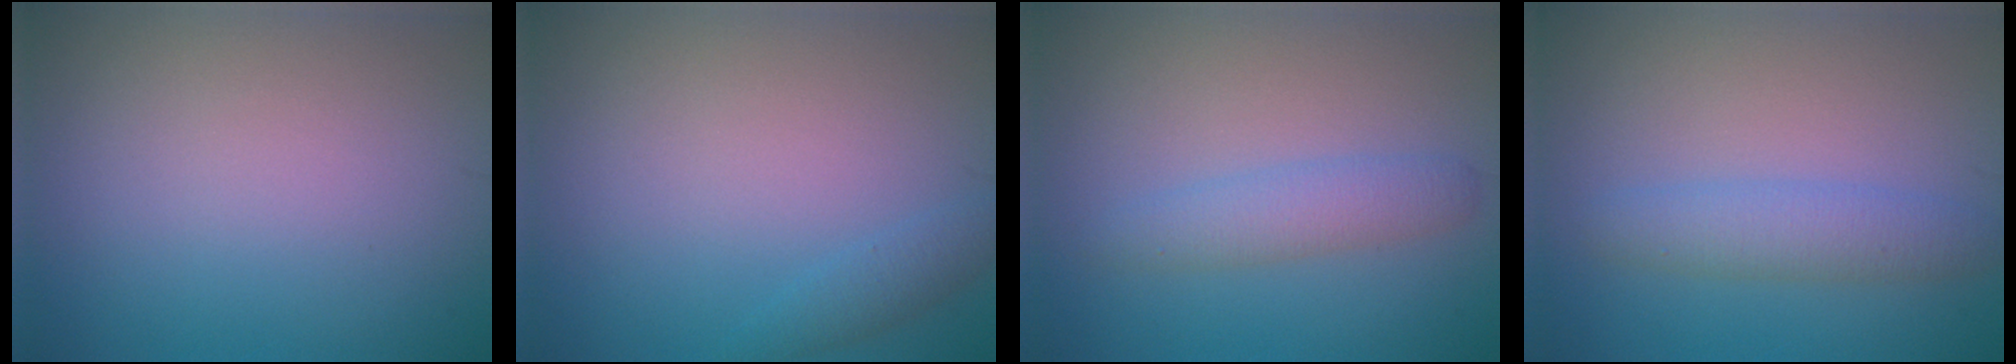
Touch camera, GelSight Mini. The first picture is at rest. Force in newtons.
{"total": 1.3, "press": 1.3, "slide": 0.1}
{"total": 2.4, "press": 2.4, "slide": 0.1}
{"total": 2.9, "press": 2.9, "slide": 0.1}